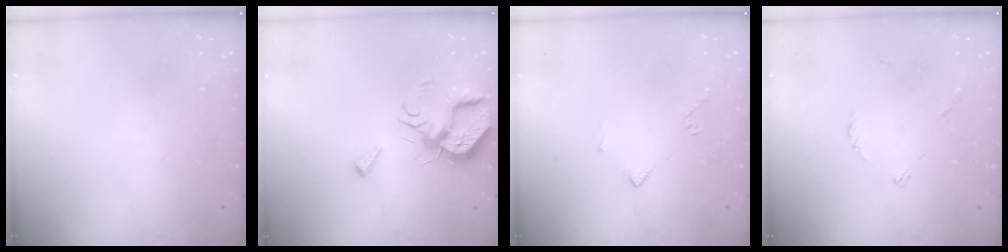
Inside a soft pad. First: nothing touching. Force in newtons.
{"total": 9.6, "press": 9.5, "slide": 1.0}
{"total": 3.3, "press": 3.3, "slide": 0.5}
{"total": 4.2, "press": 4.2, "slide": 0.4}